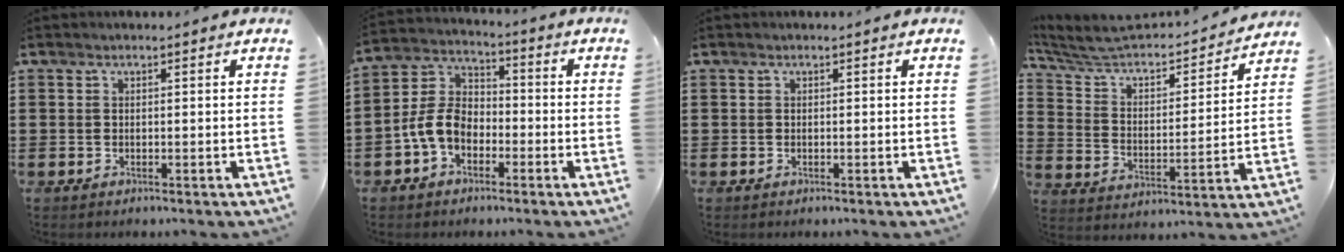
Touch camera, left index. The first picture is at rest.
{"total": 6.7, "force": [-3.0, 4.4, 4.0], "torque": [-0.117, 0.002, -0.071]}
{"total": 0.0}
{"total": 5.2, "force": [4.7, 1.7, 1.5], "torque": [-0.059, -0.041, 0.073]}